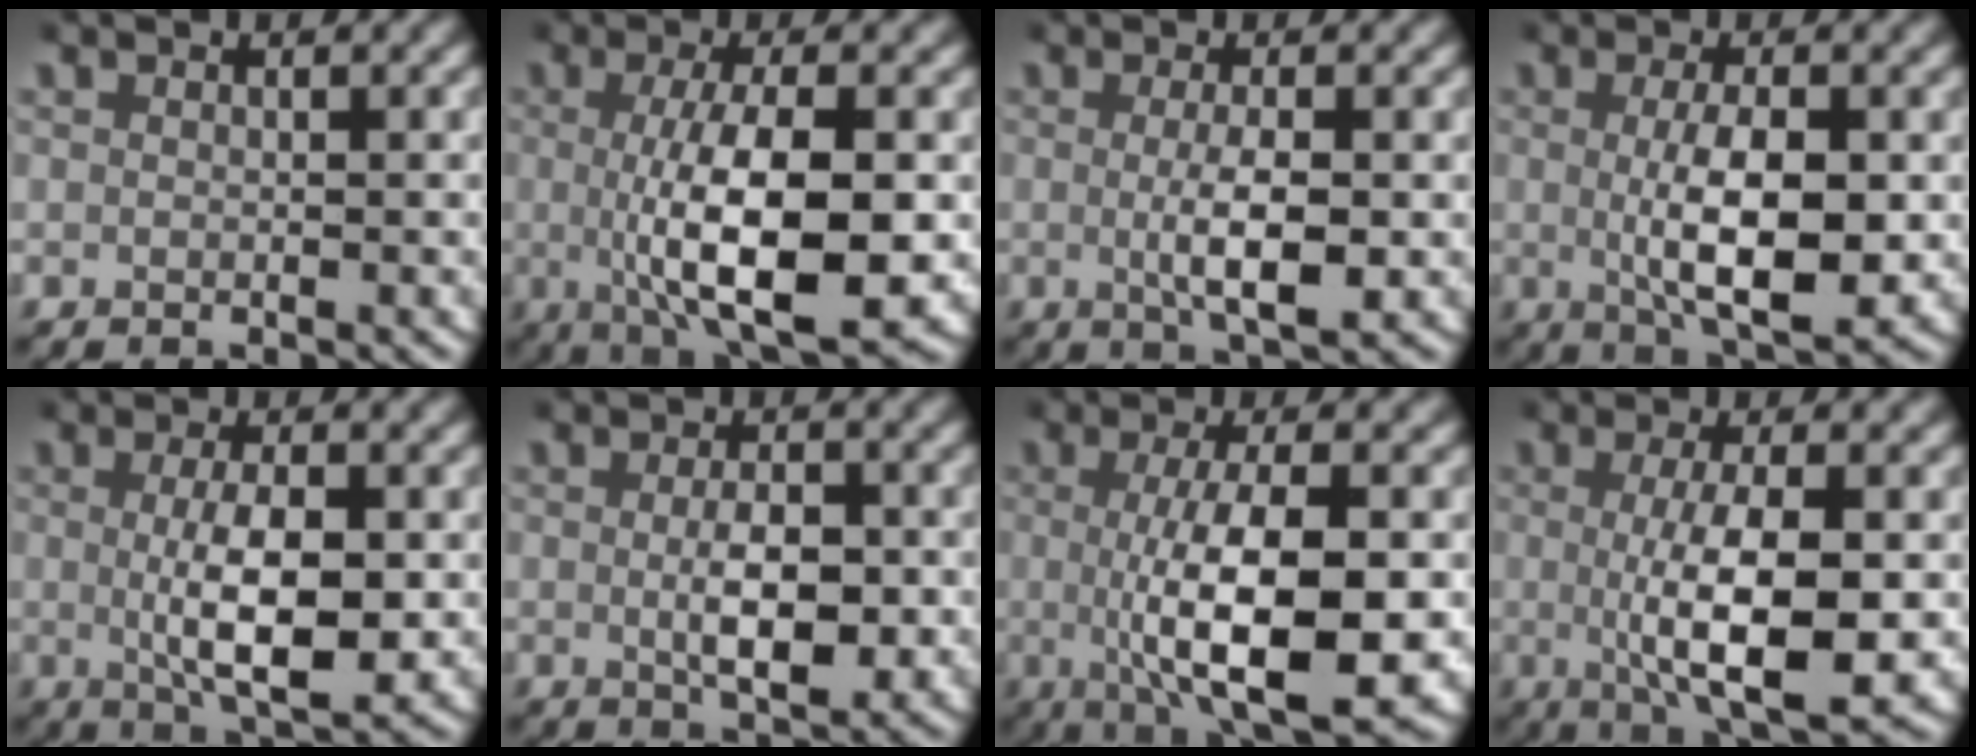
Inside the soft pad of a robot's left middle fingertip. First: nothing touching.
{"total": 9.0, "force": [-1.1, 3.0, 8.5], "torque": [-0.138, -0.015, -0.010]}
{"total": 3.7, "force": [-0.4, 0.8, 3.6], "torque": [-0.064, -0.009, -0.002]}
{"total": 6.6, "force": [-0.4, 2.4, 6.1], "torque": [-0.102, -0.012, -0.003]}
{"total": 5.9, "force": [-0.3, 2.1, 5.5], "torque": [-0.092, -0.012, -0.001]}
{"total": 4.0, "force": [-0.3, 1.8, 3.6], "torque": [-0.058, -0.010, -0.002]}
{"total": 9.3, "force": [-1.3, 3.0, 8.7], "torque": [-0.141, -0.017, -0.010]}
{"total": 7.5, "force": [-0.8, 2.3, 7.1], "torque": [-0.118, -0.015, -0.005]}